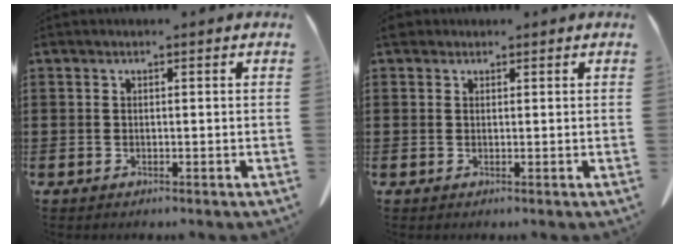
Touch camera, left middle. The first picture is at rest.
{"total": 1.5, "force": [1.1, 0.9, 0.5], "torque": [-0.016, 0.006, 0.020]}